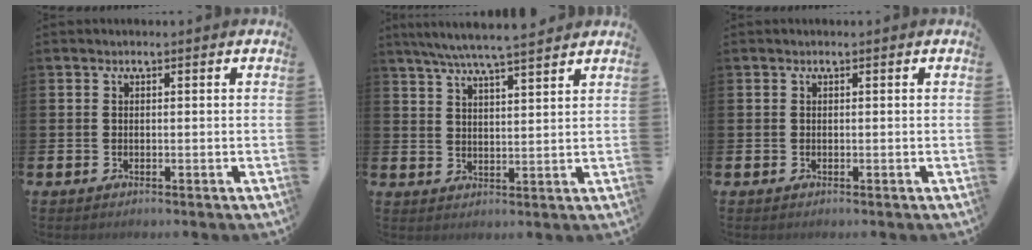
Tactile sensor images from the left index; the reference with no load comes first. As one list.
[{"total": 6.5, "force": [6.0, 0.1, 2.4], "torque": [-0.058, -0.028, 0.106]}, {"total": 0.0}]